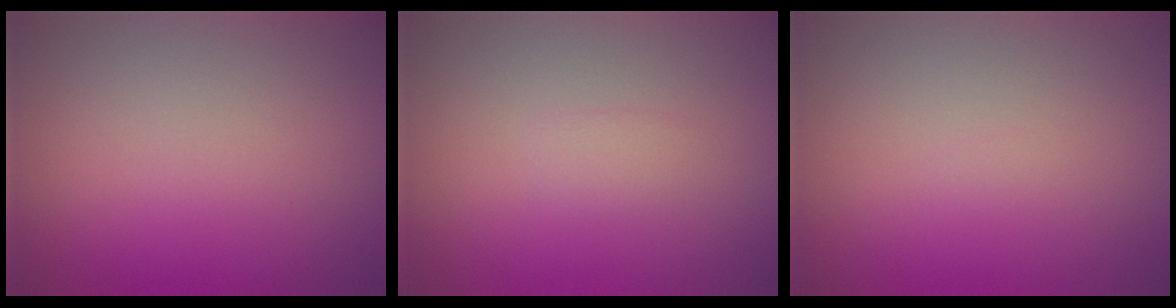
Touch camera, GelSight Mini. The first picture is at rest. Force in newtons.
{"total": 0.7, "press": 0.6, "slide": 0.2}
{"total": 0.0}